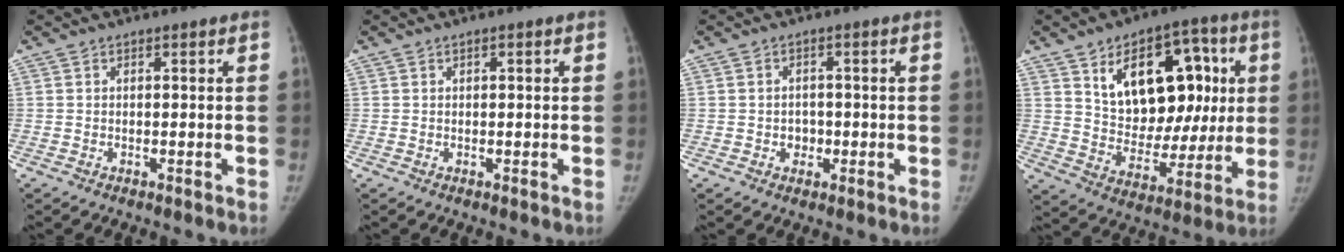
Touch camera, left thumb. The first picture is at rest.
{"total": 0.6, "force": [0.2, 0.2, 0.5], "torque": [-0.005, 0.001, 0.003]}
{"total": 2.6, "force": [-0.7, 2.3, 1.1], "torque": [0.004, 0.008, -0.011]}
{"total": 21.0, "force": [6.0, 12.7, 15.6], "torque": [-0.166, -0.001, 0.099]}